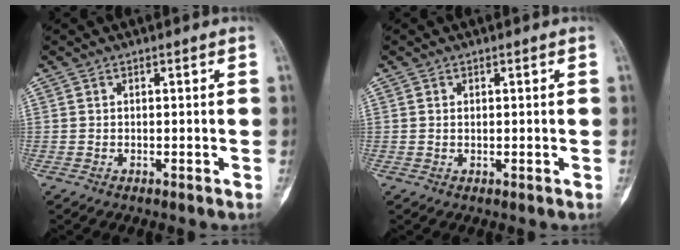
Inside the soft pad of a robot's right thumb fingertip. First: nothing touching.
{"total": 0.5, "force": [0.3, 0.3, 0.3], "torque": [-0.004, -0.001, 0.004]}